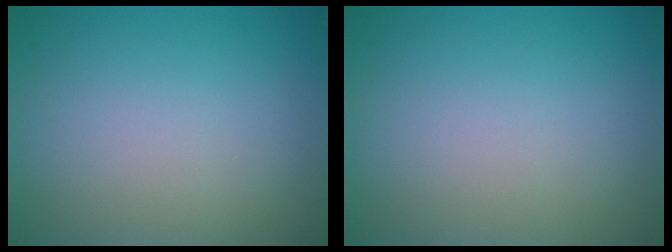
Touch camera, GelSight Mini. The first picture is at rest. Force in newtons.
{"total": 0.0}